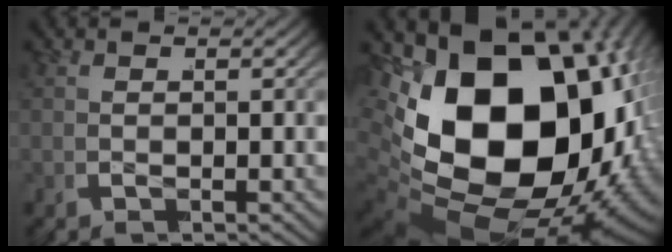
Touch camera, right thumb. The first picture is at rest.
{"total": 30.2, "force": [-2.3, 20.1, 22.5], "torque": [-0.406, -0.071, -0.008]}